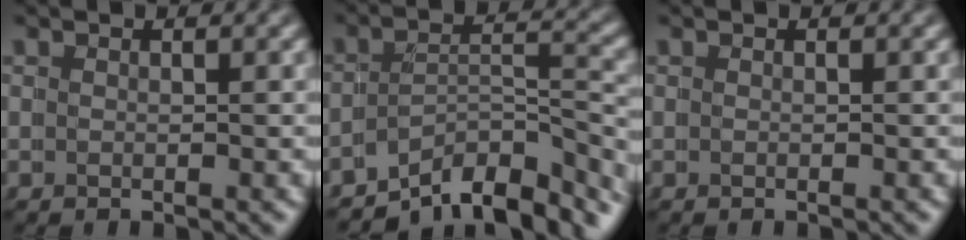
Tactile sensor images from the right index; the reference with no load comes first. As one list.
[{"total": 9.2, "force": [-6.9, 3.8, 4.8], "torque": [-0.063, -0.025, -0.104]}, {"total": 0.0}]